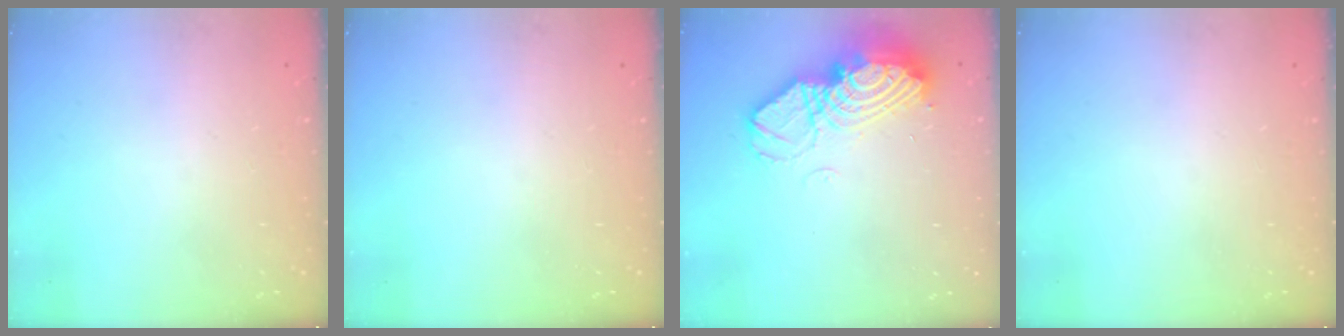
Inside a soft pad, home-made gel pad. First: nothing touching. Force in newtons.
{"total": 0.0}
{"total": 17.5, "press": 17.4, "slide": 2.0}
{"total": 0.0}